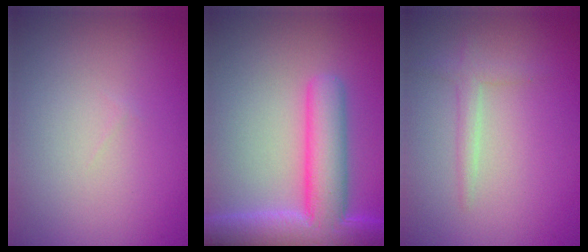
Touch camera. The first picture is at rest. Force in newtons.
{"total": 8.3, "press": 8.3, "slide": 0.7}
{"total": 1.6, "press": 1.6, "slide": 0.1}